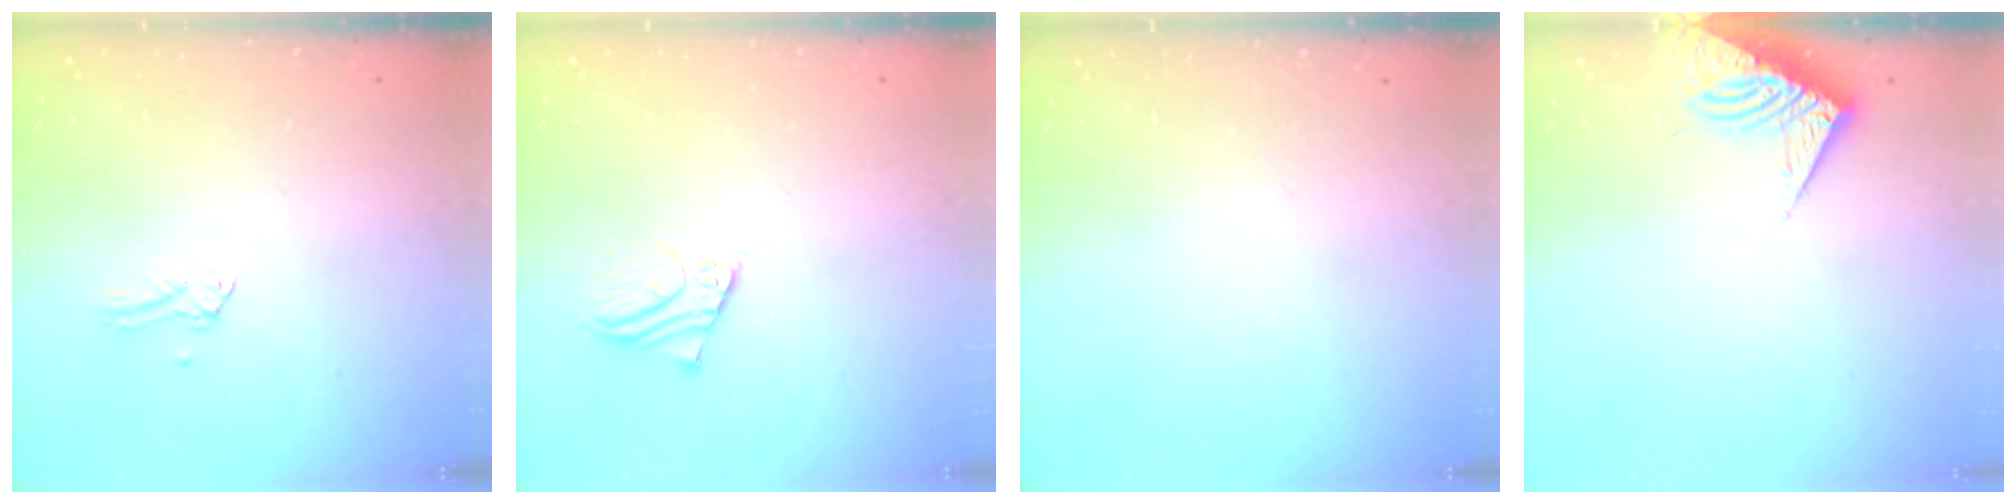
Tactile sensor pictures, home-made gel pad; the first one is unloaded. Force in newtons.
{"total": 2.8, "press": 2.8, "slide": 0.2}
{"total": 0.0}
{"total": 8.0, "press": 7.9, "slide": 0.8}